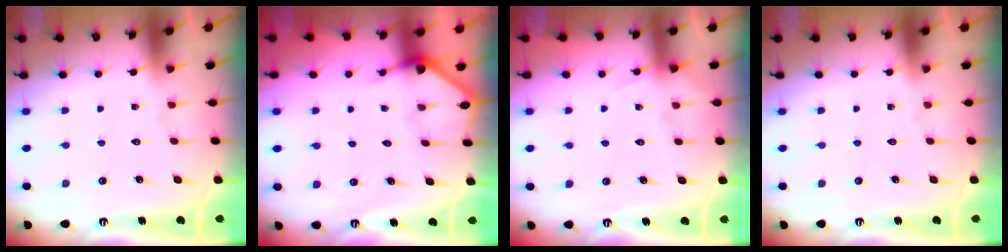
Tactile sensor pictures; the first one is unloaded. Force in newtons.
{"total": 2.7, "press": 2.7, "slide": 0.1}
{"total": 5.7, "press": 5.6, "slide": 0.7}
{"total": 0.0}